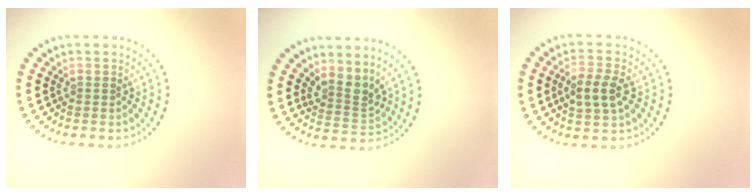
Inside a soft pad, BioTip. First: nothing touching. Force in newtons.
{"total": 2.7, "press": 1.9, "slide": 1.9}
{"total": 3.2, "press": 3.1, "slide": 0.5}